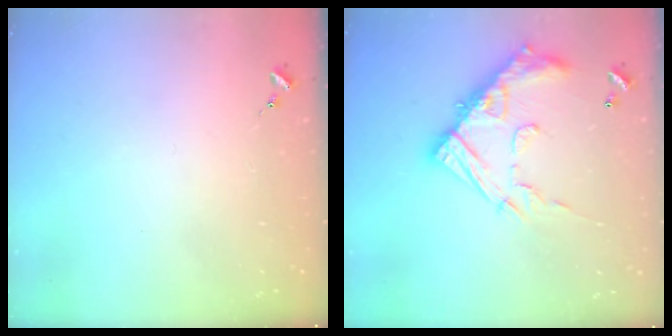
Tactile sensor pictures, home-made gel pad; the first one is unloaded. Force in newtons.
{"total": 18.0, "press": 18.0, "slide": 1.4}